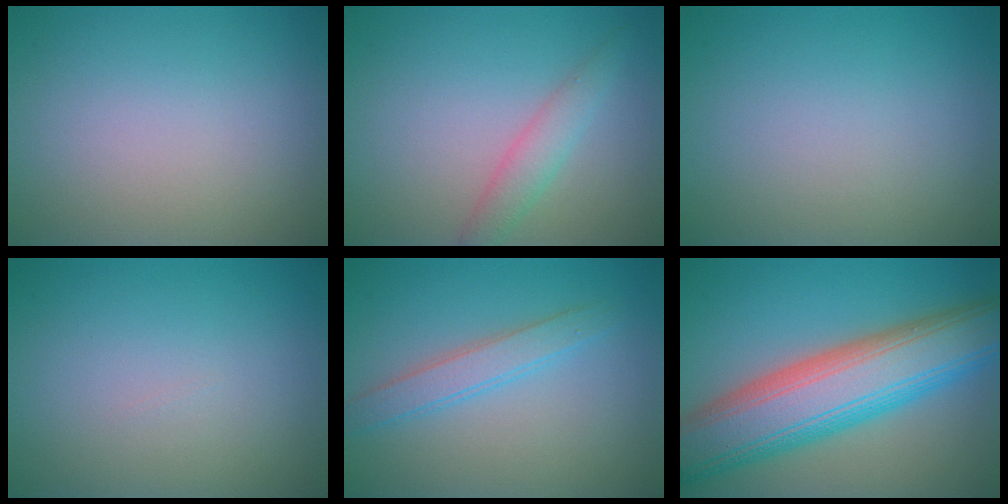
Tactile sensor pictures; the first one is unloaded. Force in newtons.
{"total": 2.3, "press": 2.3, "slide": 0.1}
{"total": 0.0}
{"total": 0.0}
{"total": 2.5, "press": 2.5, "slide": 0.2}
{"total": 11.7, "press": 11.6, "slide": 0.3}